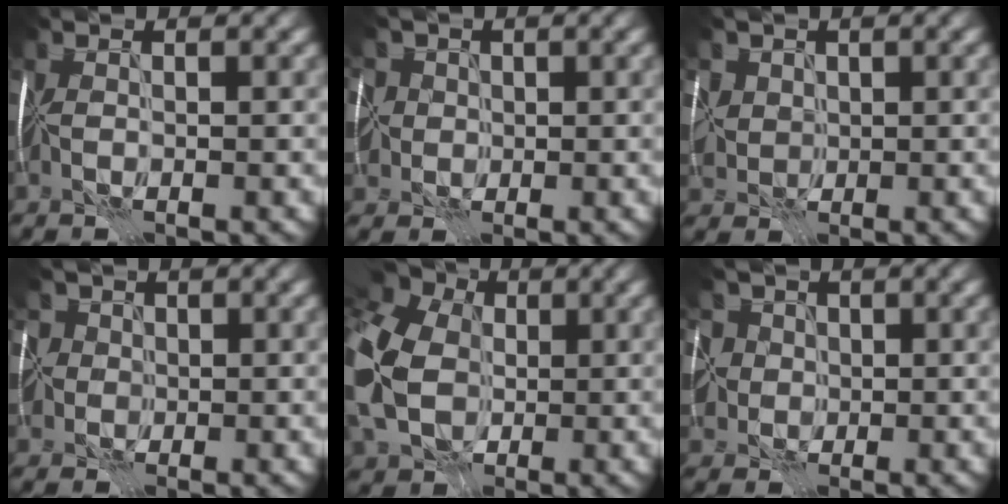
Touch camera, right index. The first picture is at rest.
{"total": 4.9, "force": [0.9, 4.4, 2.0], "torque": [-0.036, 0.018, -0.001]}
{"total": 2.7, "force": [0.8, 2.4, 0.9], "torque": [-0.033, 0.007, 0.025]}
{"total": 5.0, "force": [1.0, 4.5, 1.9], "torque": [-0.036, 0.019, -0.002]}
{"total": 11.5, "force": [0.3, 8.7, 7.6], "torque": [-0.181, -0.003, 0.007]}
{"total": 6.6, "force": [1.7, 5.6, 3.1], "torque": [-0.052, 0.019, 0.004]}